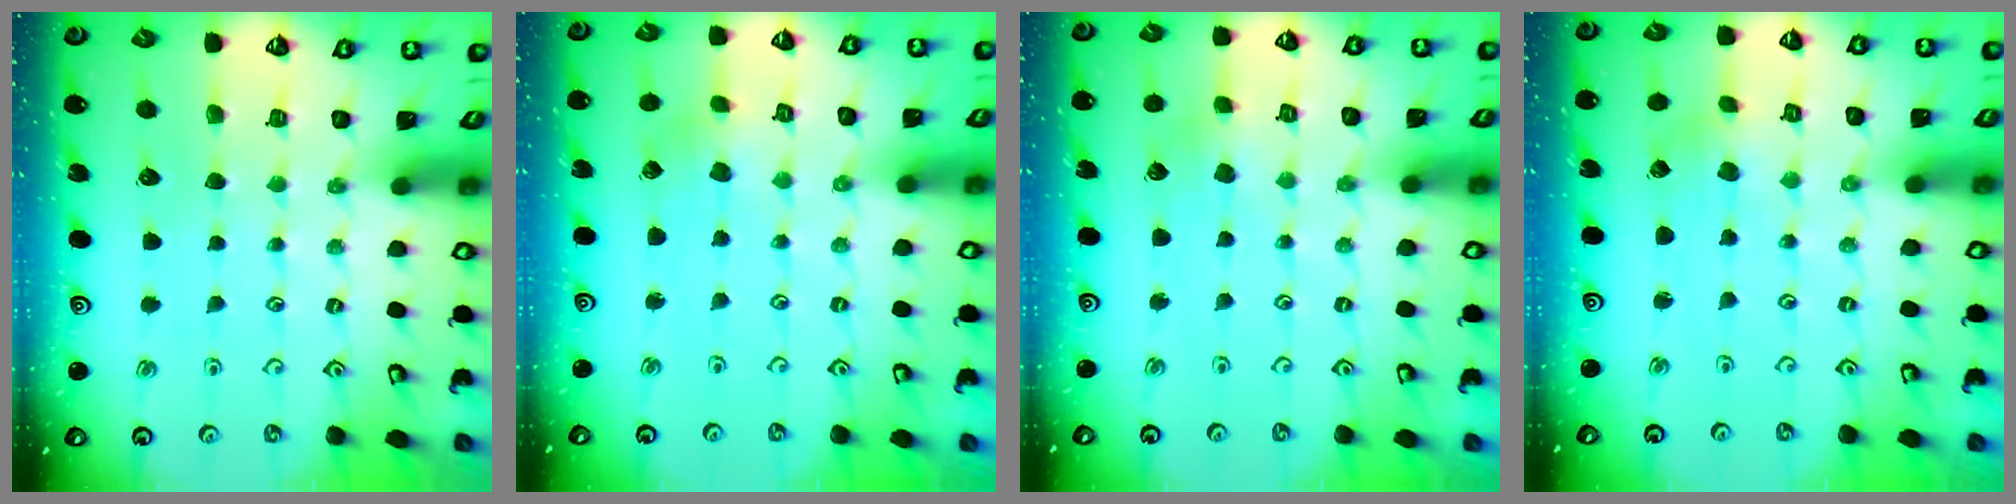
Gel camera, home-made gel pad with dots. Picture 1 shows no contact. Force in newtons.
{"total": 2.6, "press": 2.5, "slide": 0.5}
{"total": 3.1, "press": 3.1, "slide": 0.3}
{"total": 0.6, "press": 0.6, "slide": 0.1}